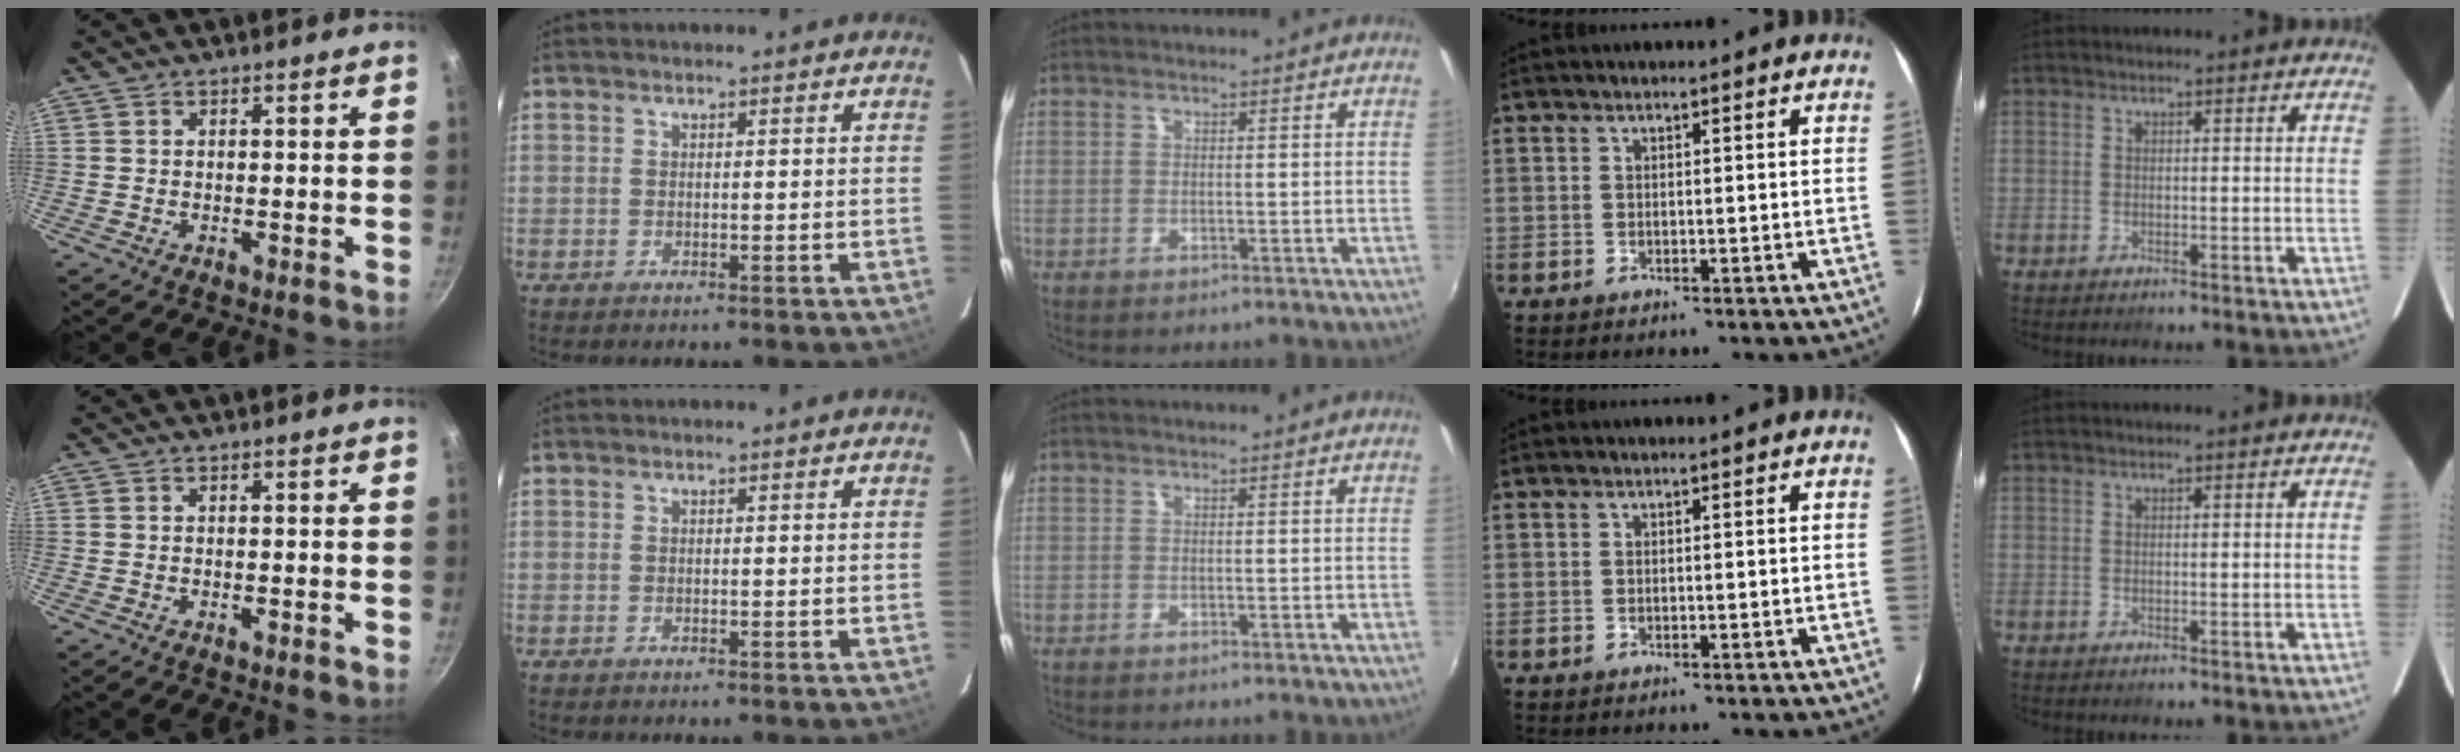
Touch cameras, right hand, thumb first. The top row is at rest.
{}